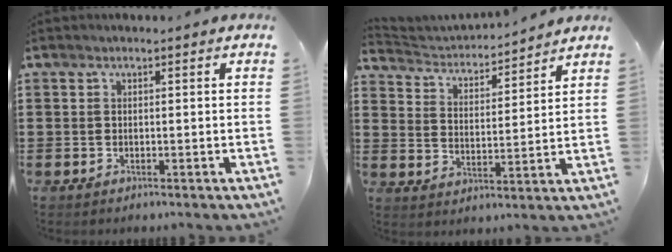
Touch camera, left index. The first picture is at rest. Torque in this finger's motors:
{"motor_torque": [-0.06, -0.05, 0.12, 0.04]}